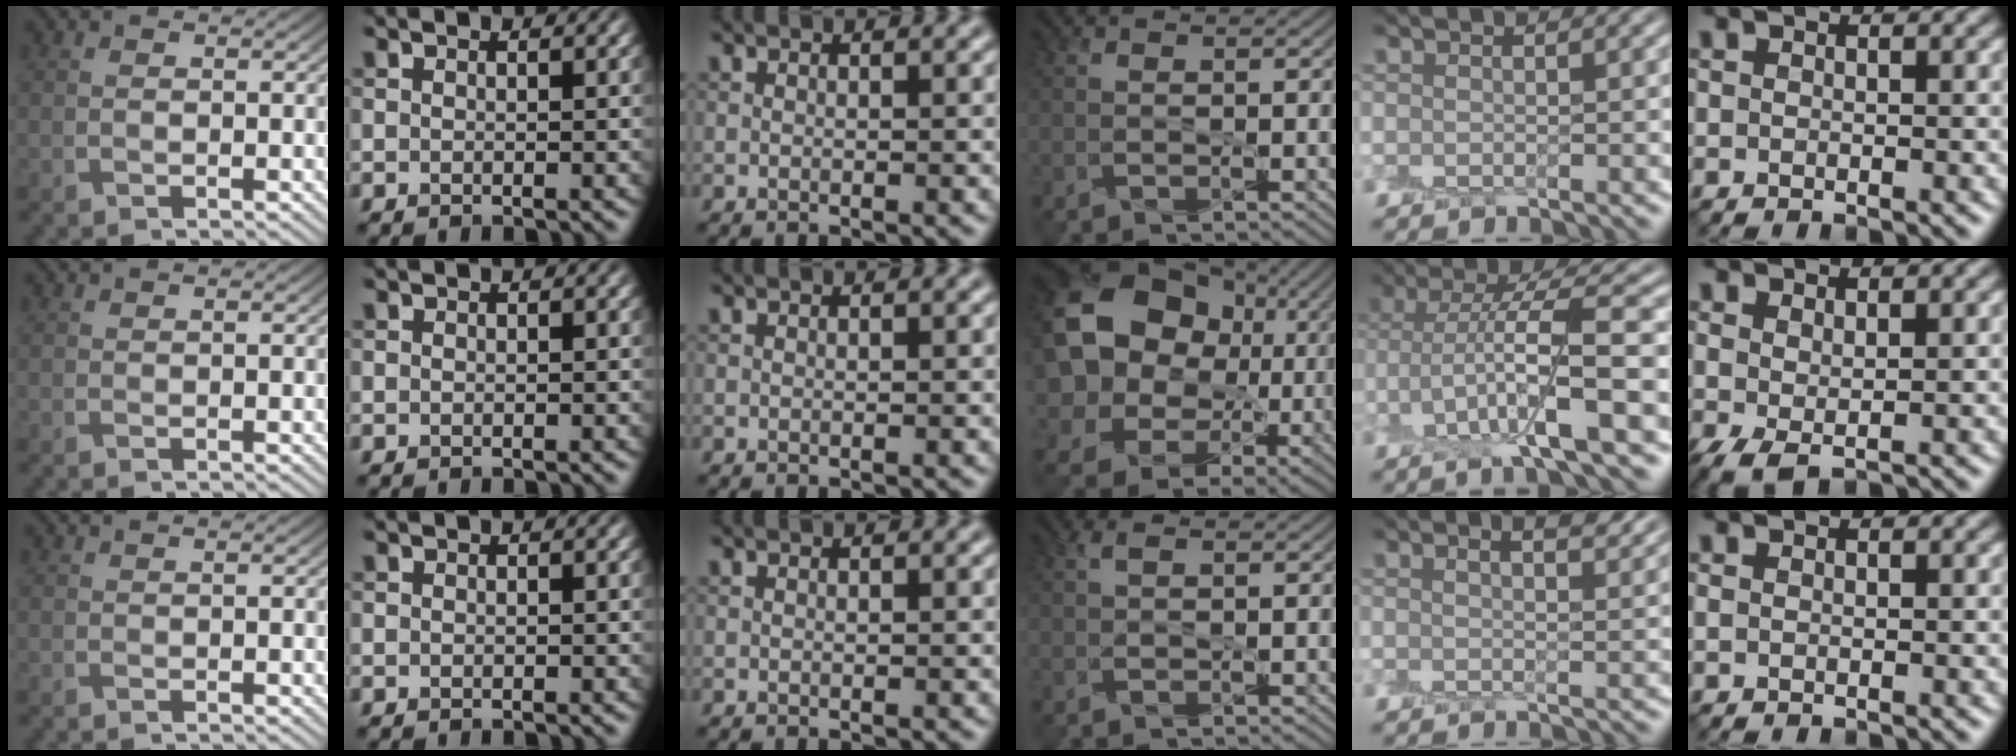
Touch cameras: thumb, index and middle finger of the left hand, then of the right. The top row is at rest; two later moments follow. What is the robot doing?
{"motion": "peel", "object": "shipping label"}